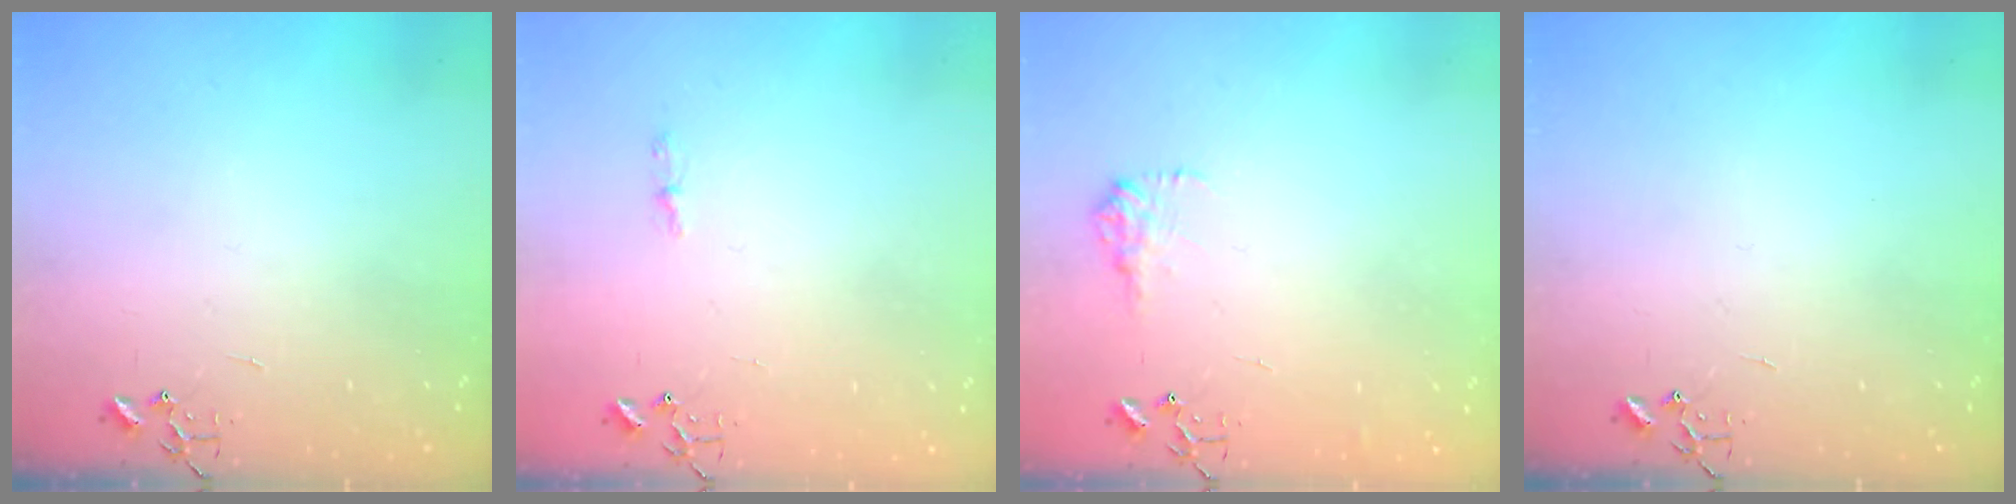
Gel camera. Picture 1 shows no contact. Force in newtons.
{"total": 3.7, "press": 3.7, "slide": 0.5}
{"total": 8.9, "press": 8.9, "slide": 0.3}
{"total": 0.0}